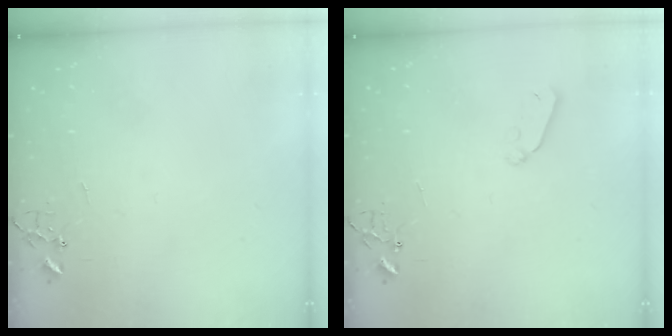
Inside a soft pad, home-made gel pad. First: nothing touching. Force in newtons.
{"total": 5.7, "press": 5.7, "slide": 0.5}